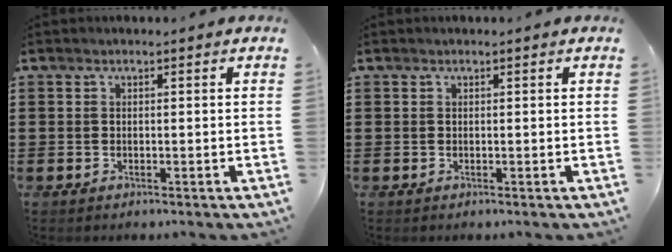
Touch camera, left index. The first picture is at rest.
{"total": 0.0}